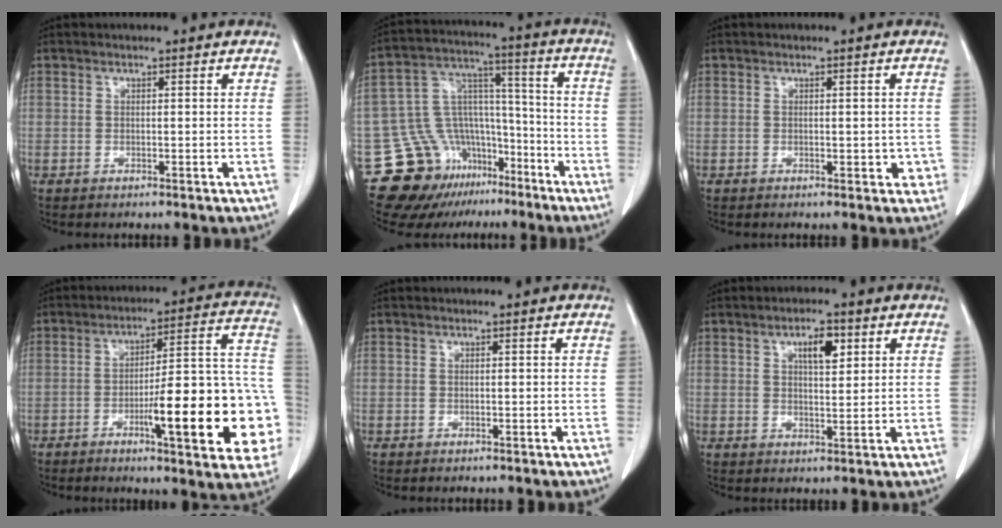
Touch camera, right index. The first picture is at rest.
{"total": 15.9, "force": [-10.8, 10.4, 5.3], "torque": [-0.088, 0.085, -0.171]}
{"total": 2.5, "force": [-0.5, 1.4, 2.0], "torque": [-0.015, 0.004, -0.002]}
{"total": 20.1, "force": [-5.9, 3.3, 18.9], "torque": [-0.178, 0.031, -0.072]}
{"total": 0.0}
{"total": 4.7, "force": [2.2, 1.6, 3.9], "torque": [-0.065, 0.001, 0.036]}